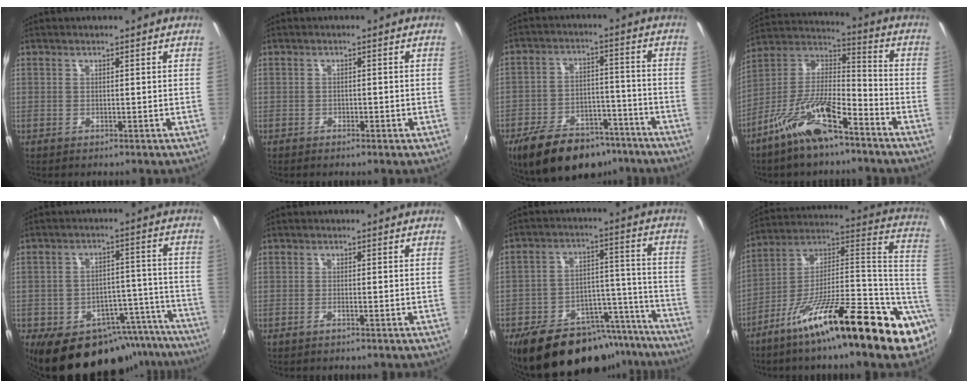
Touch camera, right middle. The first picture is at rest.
{"total": 1.5, "force": [-1.1, 0.7, 0.8], "torque": [-0.016, -0.002, -0.018]}
{"total": 18.0, "force": [-13.2, 8.6, 8.7], "torque": [-0.177, 0.002, -0.186]}
{"total": 14.3, "force": [-9.2, 4.3, 10.1], "torque": [-0.198, 0.009, -0.173]}
{"total": 20.7, "force": [-15.8, 10.4, 8.6], "torque": [-0.140, 0.034, -0.185]}
{"total": 1.1, "force": [-0.8, -0.1, 0.8], "torque": [-0.017, -0.001, -0.016]}
{"total": 22.8, "force": [-18.3, 9.6, 9.6], "torque": [-0.170, 0.037, -0.234]}
{"total": 22.3, "force": [-9.7, 4.1, 19.6], "torque": [-0.267, 0.007, -0.175]}